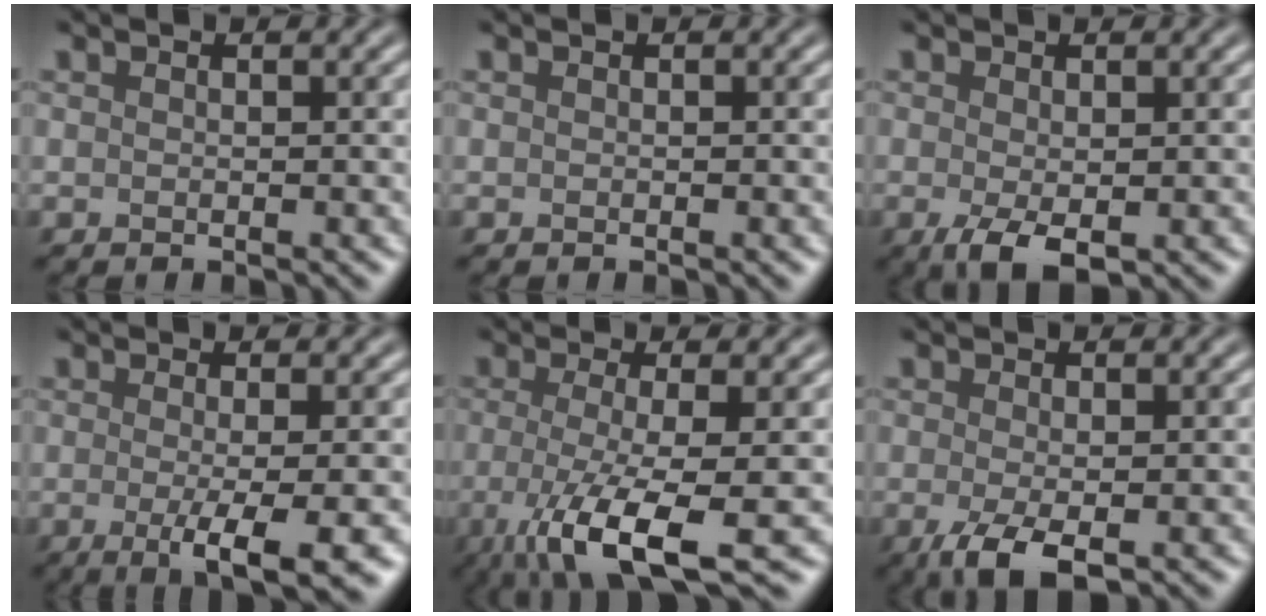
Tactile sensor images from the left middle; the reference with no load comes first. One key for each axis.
{"total": 0.0}
{"total": 2.3, "fx": -1.2, "fy": 0.6, "fz": 1.9, "tx": -0.049, "ty": -0.003, "tz": -0.008}
{"total": 5.3, "fx": -2.1, "fy": 0.7, "fz": 4.8, "tx": -0.077, "ty": -0.007, "tz": -0.024}
{"total": 7.8, "fx": -3.2, "fy": 1.5, "fz": 6.9, "tx": -0.123, "ty": -0.012, "tz": -0.052}
{"total": 3.2, "fx": -1.9, "fy": 0.6, "fz": 2.5, "tx": -0.063, "ty": -0.004, "tz": -0.023}